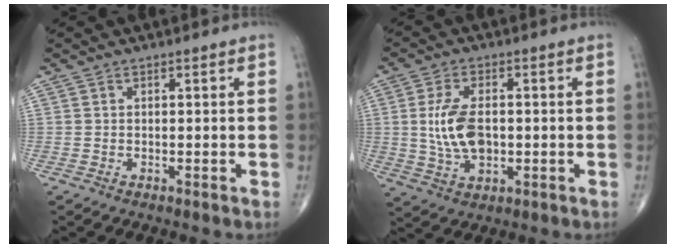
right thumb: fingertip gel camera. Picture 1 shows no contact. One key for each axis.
{"total": 9.3, "fx": 0.2, "fy": 5.2, "fz": 7.7, "tx": -0.150, "ty": -0.002, "tz": 0.008}